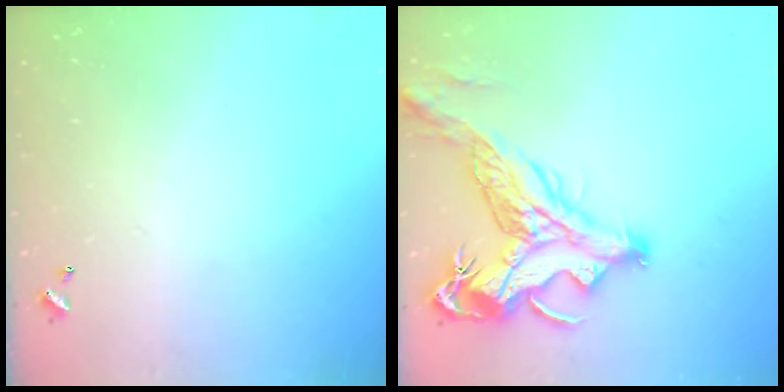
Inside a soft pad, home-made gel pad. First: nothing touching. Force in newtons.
{"total": 9.2, "press": 8.8, "slide": 2.6}